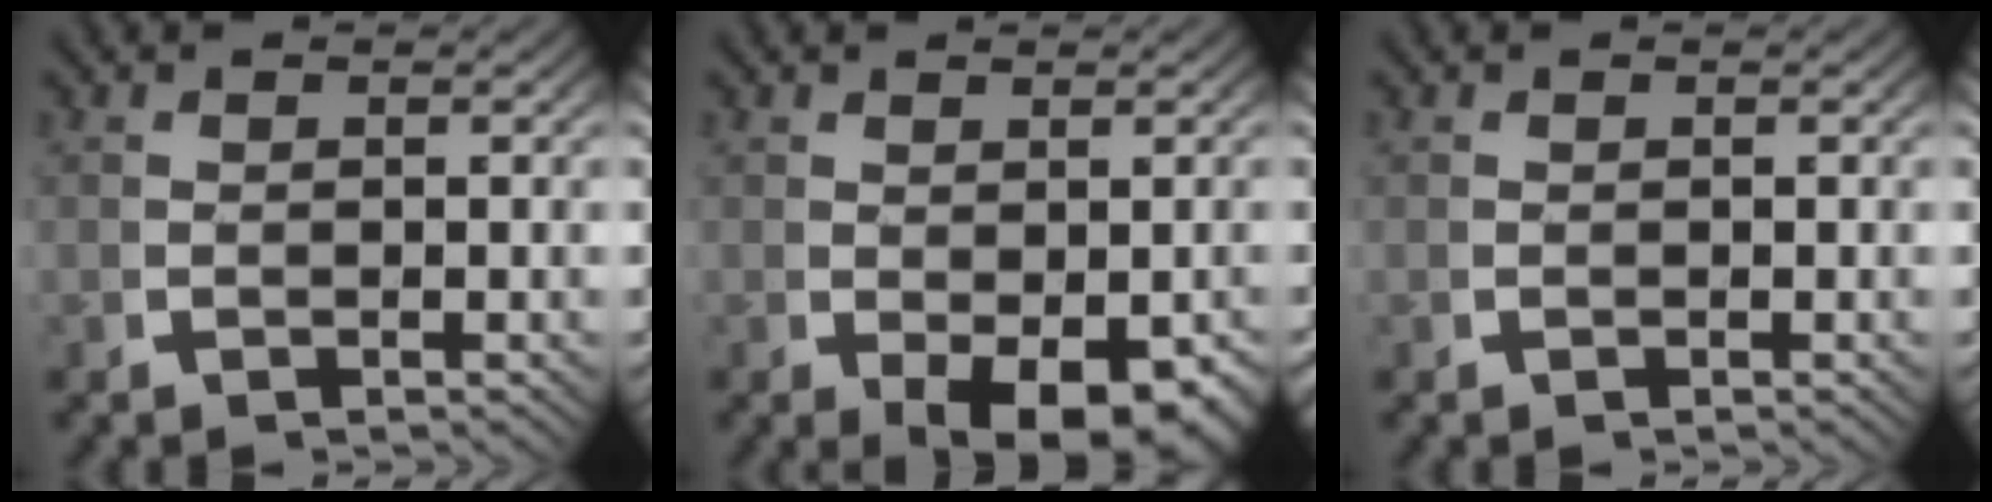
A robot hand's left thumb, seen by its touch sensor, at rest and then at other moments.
{"total": 4.6, "force": [-1.2, 2.5, 3.7], "torque": [-0.070, -0.035, 0.005]}
{"total": 0.0}